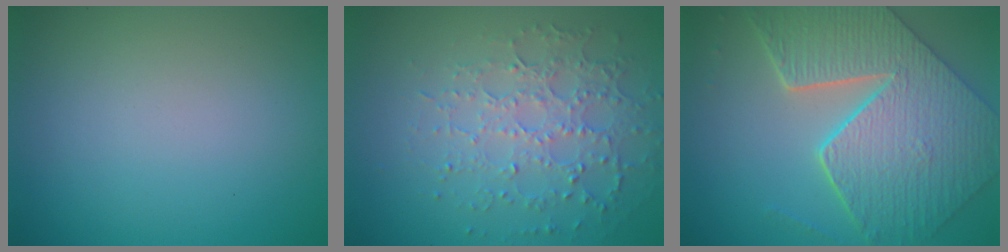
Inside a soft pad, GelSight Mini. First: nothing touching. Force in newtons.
{"total": 4.5, "press": 3.5, "slide": 2.9}
{"total": 9.2, "press": 7.1, "slide": 5.8}